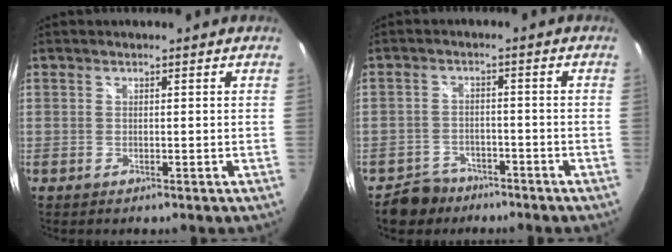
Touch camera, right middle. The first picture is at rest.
{"total": 5.6, "force": [-4.3, 3.6, 0.6], "torque": [-0.029, 0.012, -0.068]}